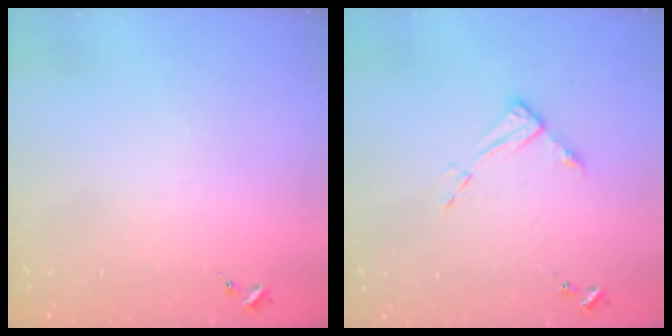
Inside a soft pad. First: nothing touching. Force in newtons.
{"total": 7.7, "press": 7.7, "slide": 0.6}